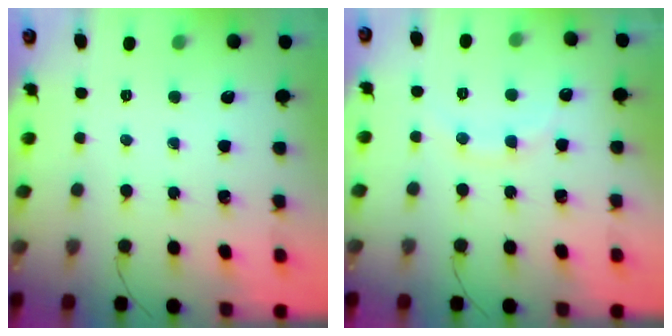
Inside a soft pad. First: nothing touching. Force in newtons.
{"total": 8.6, "press": 8.4, "slide": 1.5}